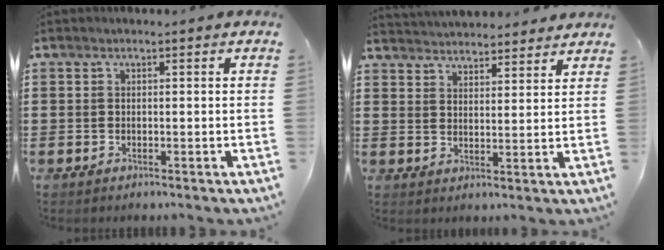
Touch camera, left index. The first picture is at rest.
{"total": 3.9, "force": [3.9, 0.2, -0.2], "torque": [-0.011, -0.016, 0.072]}